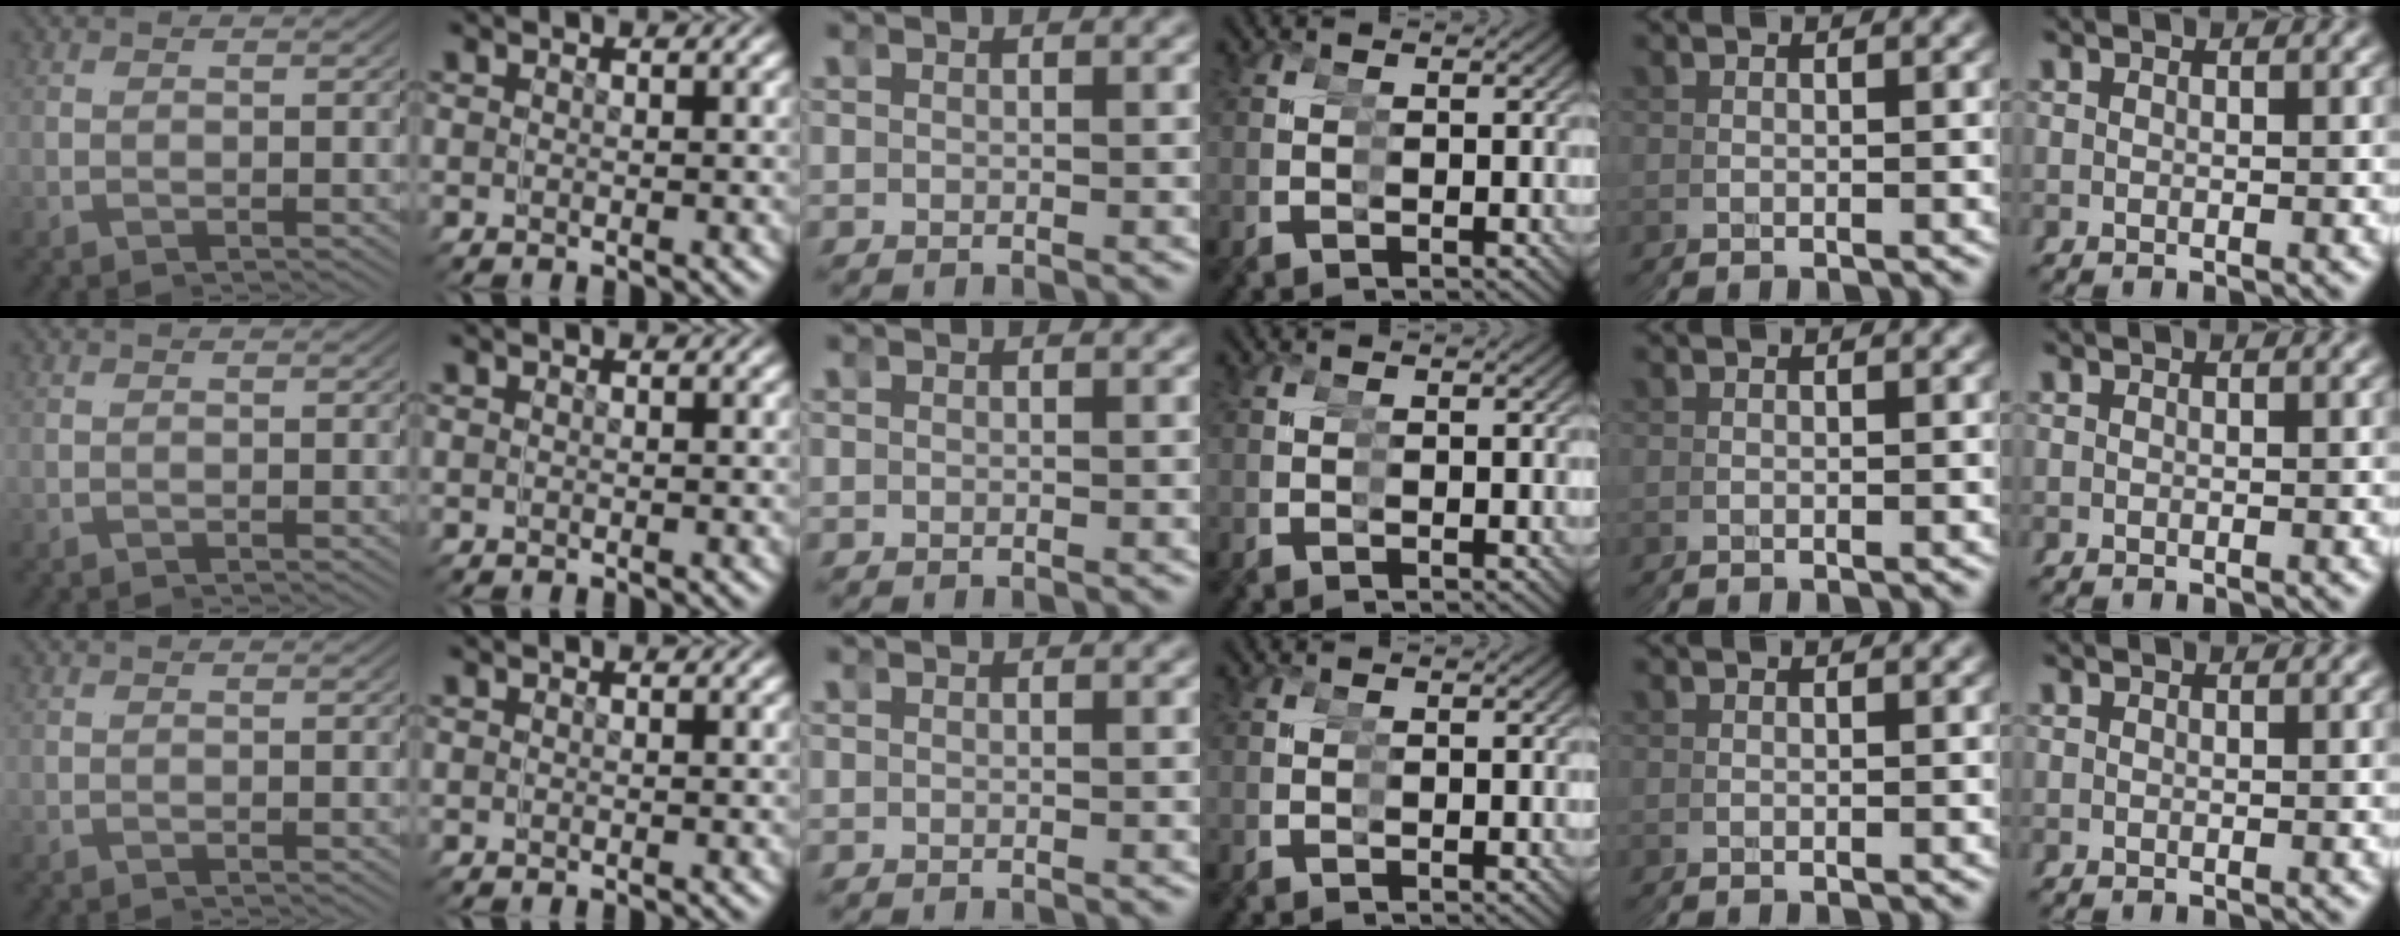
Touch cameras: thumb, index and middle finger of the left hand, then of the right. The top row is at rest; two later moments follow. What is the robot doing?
{"motion": "reach", "object": "toy banana"}